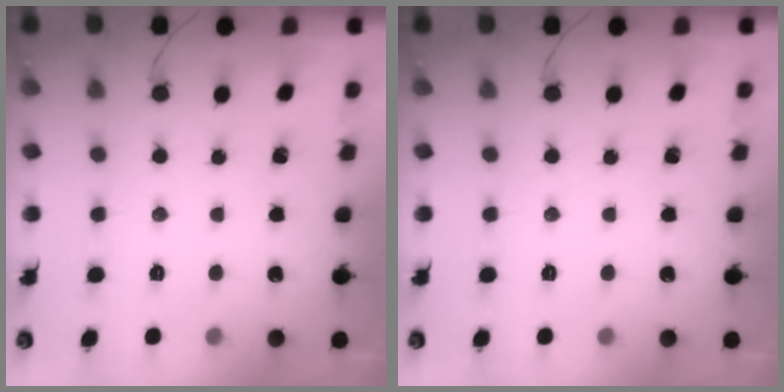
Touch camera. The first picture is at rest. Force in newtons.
{"total": 0.0}